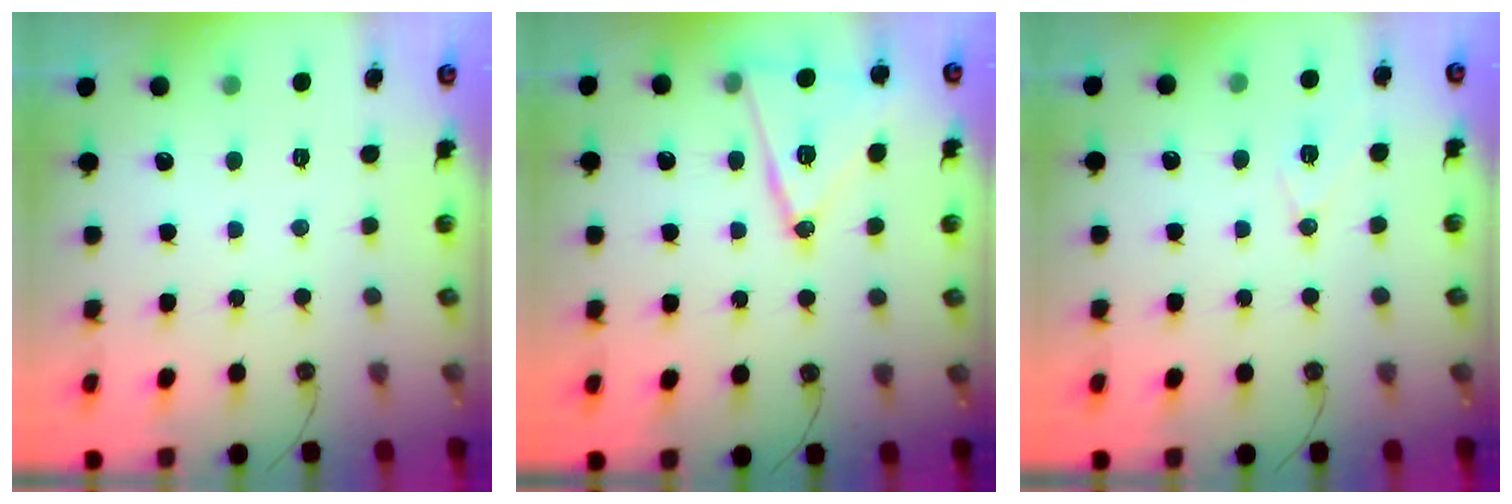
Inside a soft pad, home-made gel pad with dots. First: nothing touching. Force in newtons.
{"total": 15.0, "press": 14.6, "slide": 3.4}
{"total": 8.2, "press": 7.4, "slide": 3.5}